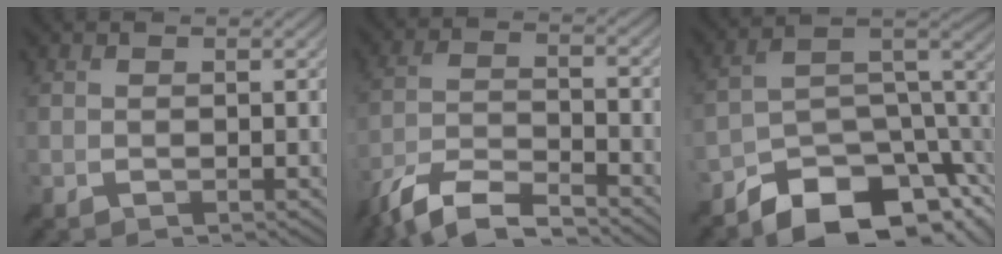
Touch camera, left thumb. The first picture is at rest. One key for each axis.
{"total": 9.5, "fx": -7.6, "fy": 2.3, "fz": 5.3, "tx": -0.116, "ty": -0.007, "tz": -0.156}
{"total": 12.8, "fx": -9.1, "fy": 5.4, "fz": 7.3, "tx": -0.128, "ty": 0.001, "tz": -0.158}